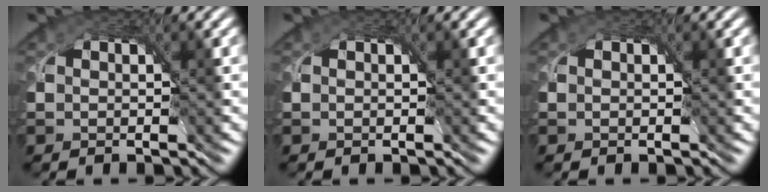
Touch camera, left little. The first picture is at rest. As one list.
[{"total": 0.0}, {"total": 0.0}]